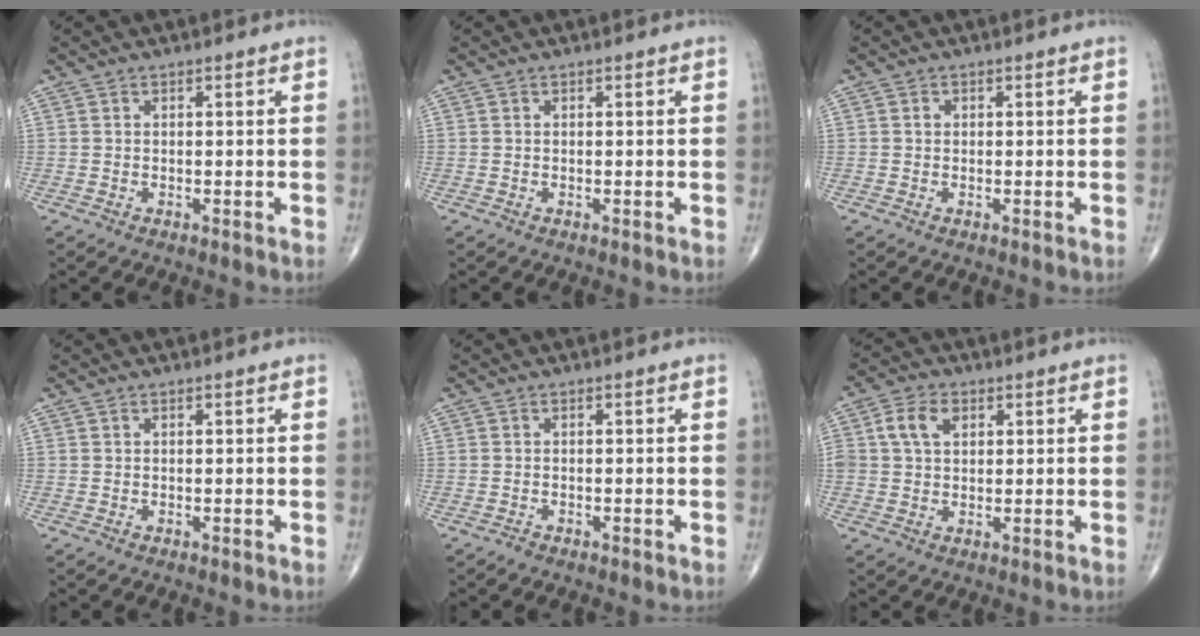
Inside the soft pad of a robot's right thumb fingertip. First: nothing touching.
{"total": 0.0}
{"total": 0.7, "force": [0.1, 0.6, 0.3], "torque": [-0.002, 0.001, 0.000]}
{"total": 0.0}
{"total": 0.5, "force": [-0.5, 0.1, 0.1], "torque": [-0.005, -0.002, -0.012]}
{"total": 6.1, "force": [1.9, 4.2, 4.0], "torque": [-0.071, 0.009, 0.033]}